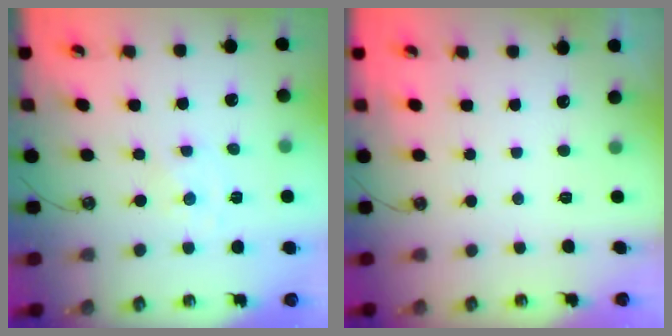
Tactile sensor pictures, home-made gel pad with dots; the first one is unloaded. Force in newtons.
{"total": 0.0}